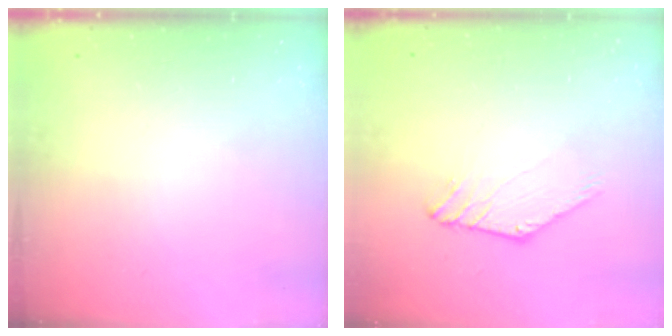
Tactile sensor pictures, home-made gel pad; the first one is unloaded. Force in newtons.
{"total": 1.4, "press": 1.4, "slide": 0.1}